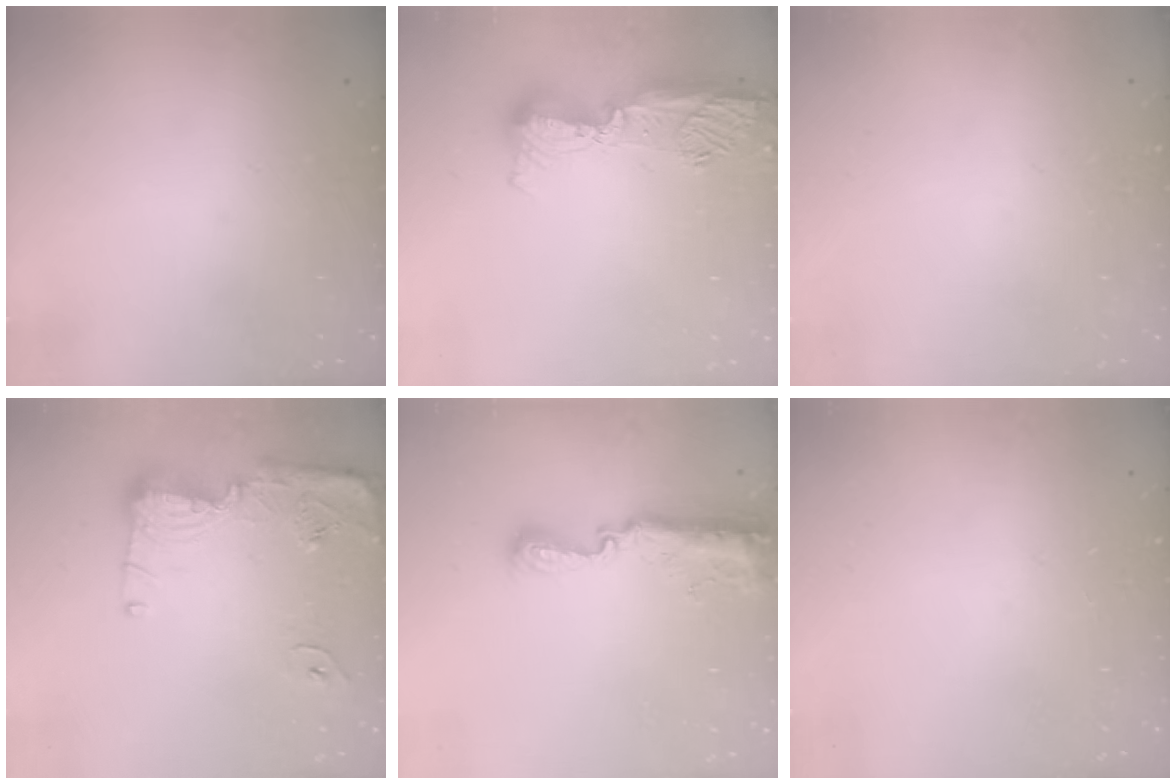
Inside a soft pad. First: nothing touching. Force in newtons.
{"total": 14.9, "press": 13.8, "slide": 5.6}
{"total": 0.0}
{"total": 13.8, "press": 13.8, "slide": 1.3}
{"total": 11.2, "press": 10.1, "slide": 4.8}
{"total": 0.0}